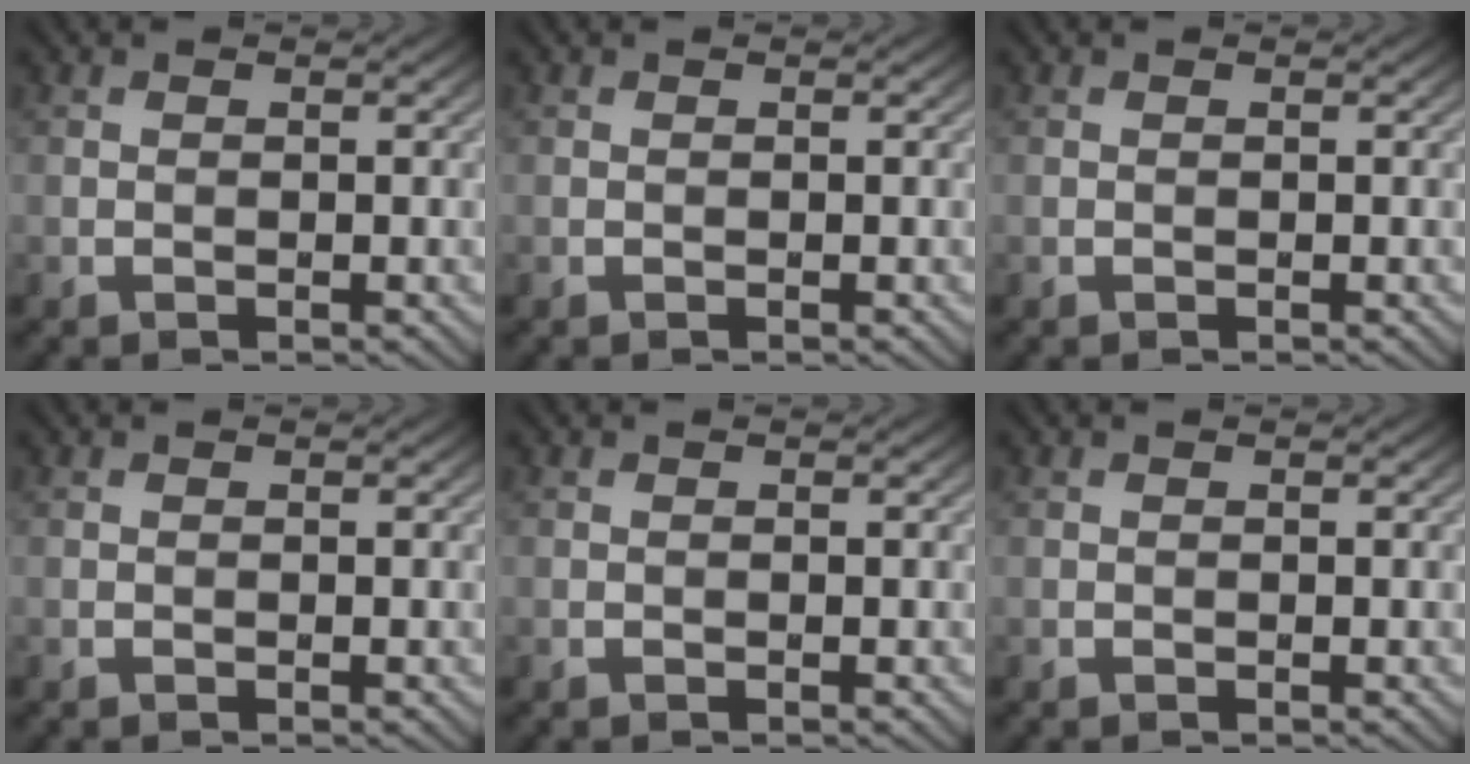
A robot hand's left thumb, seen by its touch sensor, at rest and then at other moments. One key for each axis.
{"total": 0.0}
{"total": 0.0}
{"total": 0.0}
{"total": 0.0}
{"total": 0.0}